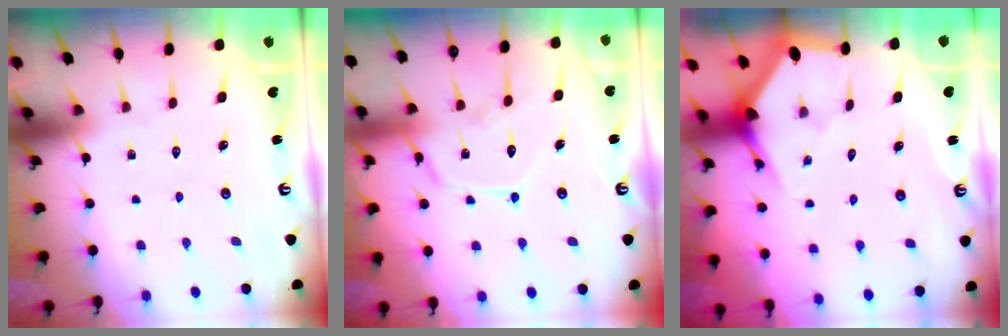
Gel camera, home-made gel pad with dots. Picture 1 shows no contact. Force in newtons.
{"total": 13.5, "press": 13.4, "slide": 1.2}
{"total": 3.1, "press": 3.1, "slide": 0.2}